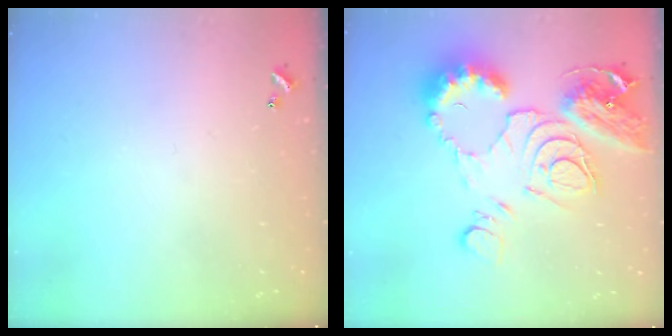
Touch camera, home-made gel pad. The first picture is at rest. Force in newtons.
{"total": 18.9, "press": 18.7, "slide": 2.3}